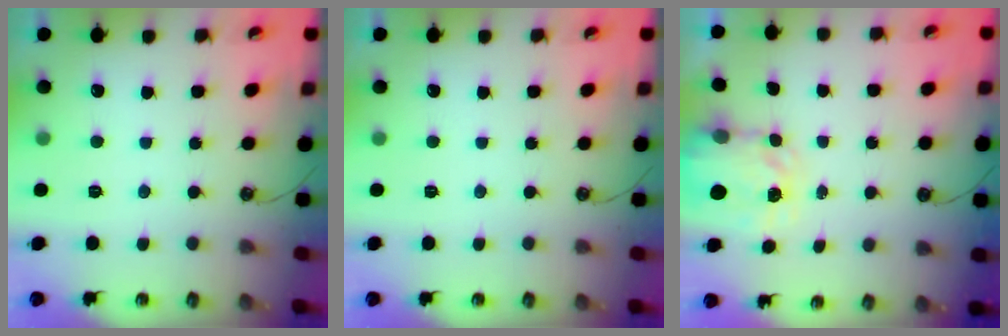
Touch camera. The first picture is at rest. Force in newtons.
{"total": 0.0}
{"total": 3.8, "press": 3.8, "slide": 0.5}